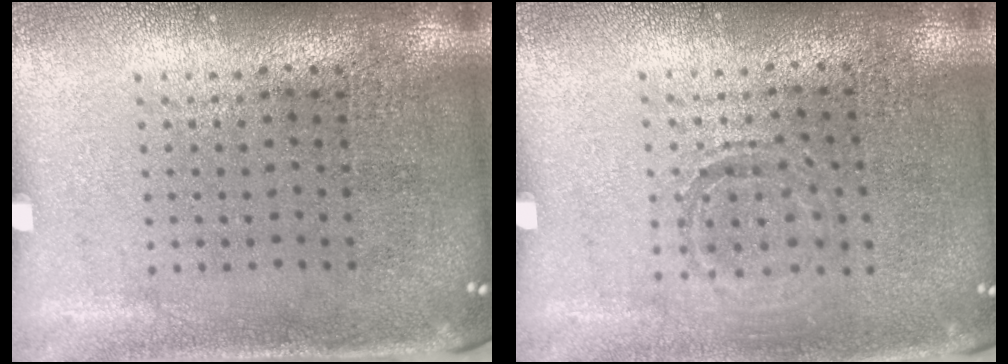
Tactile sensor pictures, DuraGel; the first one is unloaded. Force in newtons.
{"total": 0.9, "press": 0.9, "slide": 0.2}